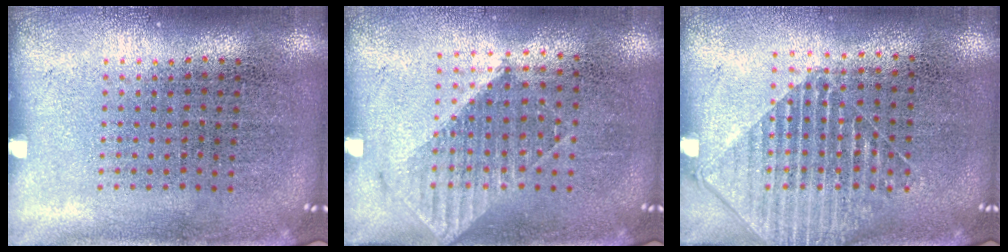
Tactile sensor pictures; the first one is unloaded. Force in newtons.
{"total": 1.1, "press": 1.0, "slide": 0.3}
{"total": 1.4, "press": 1.2, "slide": 0.8}